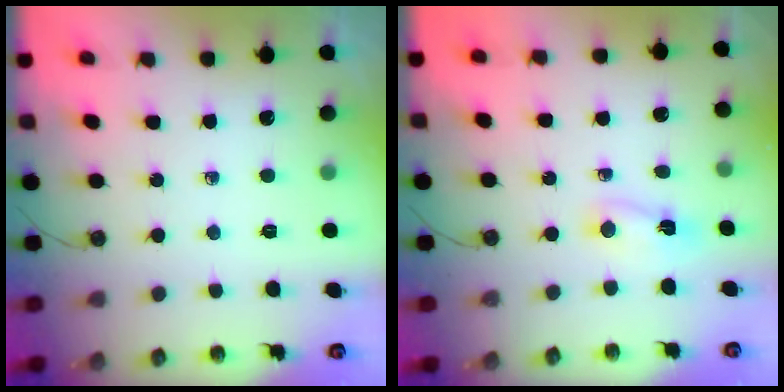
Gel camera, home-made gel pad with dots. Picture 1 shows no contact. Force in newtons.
{"total": 2.3, "press": 2.3, "slide": 0.4}